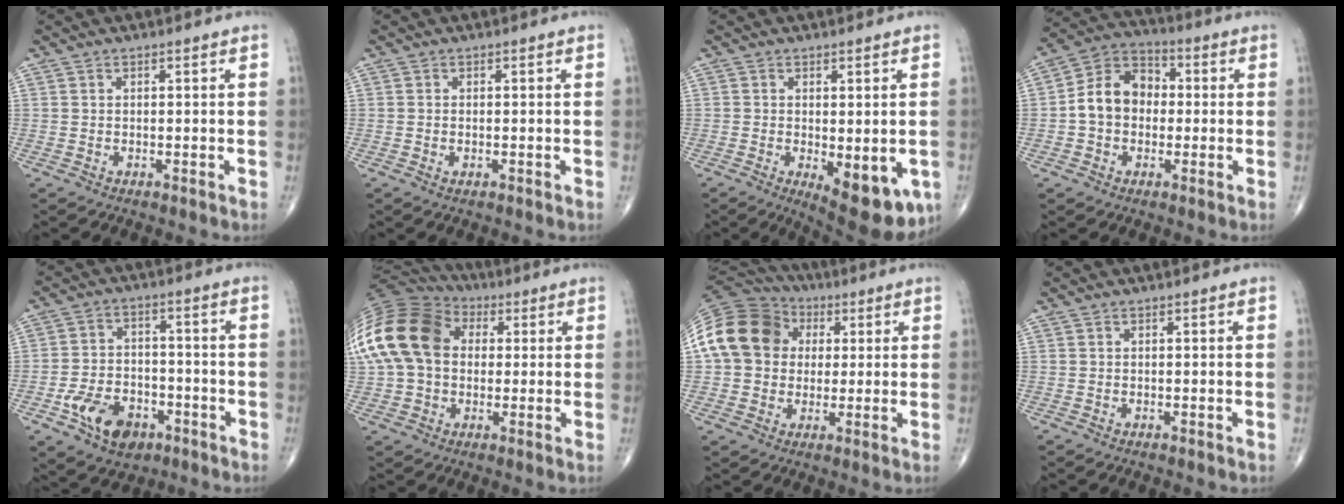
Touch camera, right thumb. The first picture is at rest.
{"total": 0.9, "force": [-0.3, 0.5, 0.7], "torque": [-0.015, 0.001, -0.004]}
{"total": 12.0, "force": [-4.0, 5.2, 10.0], "torque": [-0.120, -0.015, -0.044]}
{"total": 10.6, "force": [-0.4, 8.4, 6.5], "torque": [-0.097, 0.036, -0.020]}
{"total": 11.2, "force": [-5.2, 7.5, 6.6], "torque": [-0.092, 0.029, -0.083]}
{"total": 22.8, "force": [4.0, 16.9, 14.9], "torque": [-0.335, 0.055, 0.074]}
{"total": 17.7, "force": [3.1, 14.5, 9.7], "torque": [-0.181, 0.032, 0.050]}
{"total": 0.0}